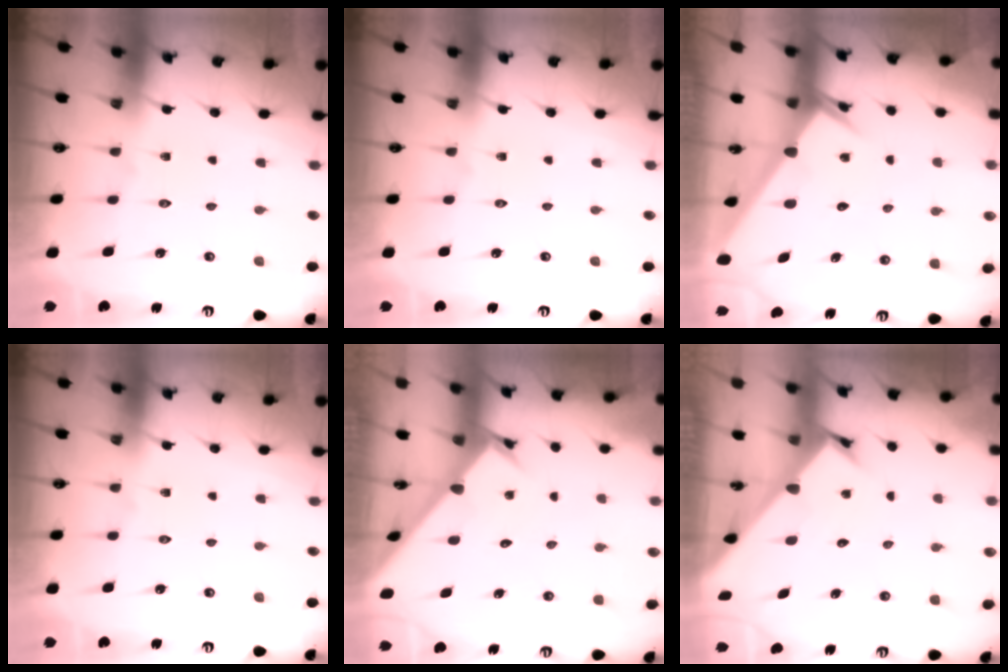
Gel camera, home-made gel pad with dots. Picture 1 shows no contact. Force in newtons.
{"total": 0.0}
{"total": 2.6, "press": 2.6, "slide": 0.1}
{"total": 0.0}
{"total": 2.4, "press": 2.4, "slide": 0.1}
{"total": 3.7, "press": 3.7, "slide": 0.2}